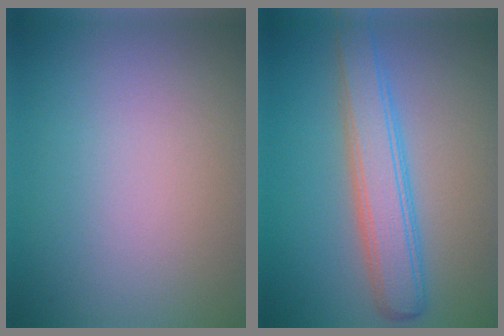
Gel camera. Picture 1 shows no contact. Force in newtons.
{"total": 5.0, "press": 5.0, "slide": 0.2}